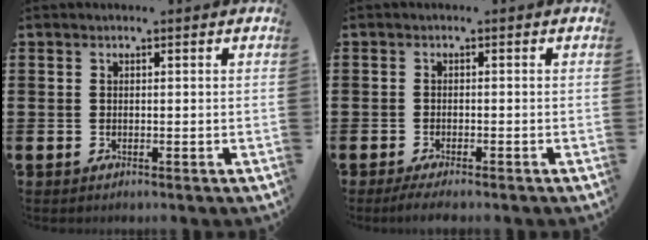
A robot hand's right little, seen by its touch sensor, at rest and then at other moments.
{"total": 1.3, "force": [-1.0, 0.1, 0.9], "torque": [-0.013, -0.002, -0.018]}